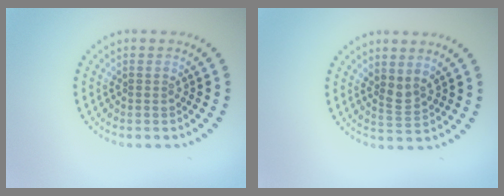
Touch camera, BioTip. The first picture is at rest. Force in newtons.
{"total": 1.9, "press": 1.4, "slide": 1.3}